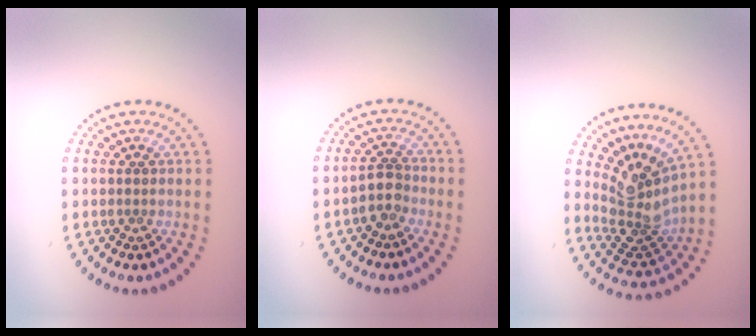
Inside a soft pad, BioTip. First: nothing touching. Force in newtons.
{"total": 2.1, "press": 1.8, "slide": 1.2}
{"total": 4.2, "press": 3.2, "slide": 2.8}